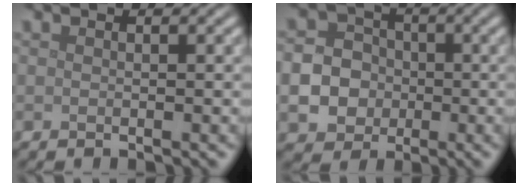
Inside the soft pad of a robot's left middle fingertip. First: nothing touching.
{"total": 7.0, "force": [-1.6, 6.3, 2.4], "torque": [-0.046, -0.007, -0.047]}